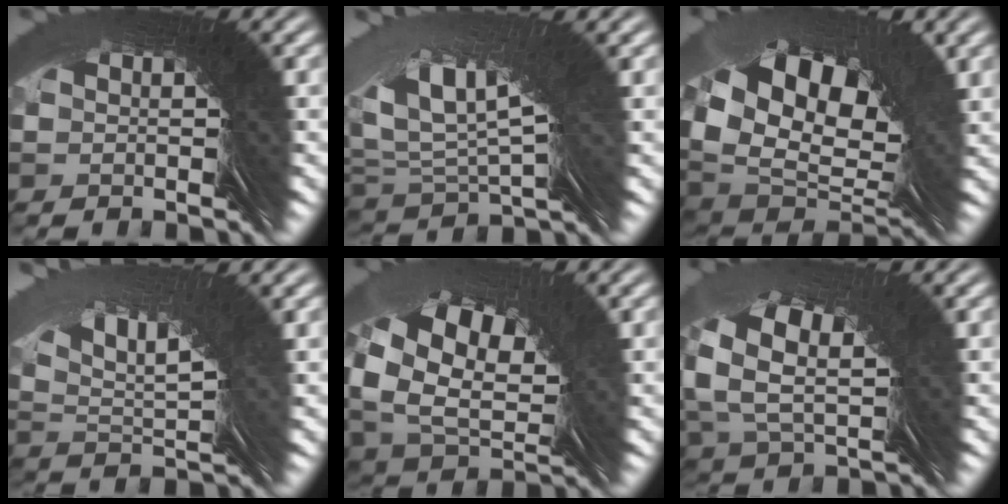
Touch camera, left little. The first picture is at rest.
{"total": 4.3, "force": [2.7, 0.2, 3.2], "torque": [-0.062, 0.029, 0.044]}
{"total": 6.7, "force": [0.4, 4.2, 5.2], "torque": [-0.074, 0.001, 0.004]}
{"total": 5.0, "force": [4.1, -2.0, 2.1], "torque": [-0.025, 0.048, 0.057]}
{"total": 5.1, "force": [1.7, 3.2, 3.6], "torque": [-0.062, 0.015, 0.021]}
{"total": 3.9, "force": [2.7, 1.6, 2.3], "torque": [-0.049, 0.028, 0.030]}